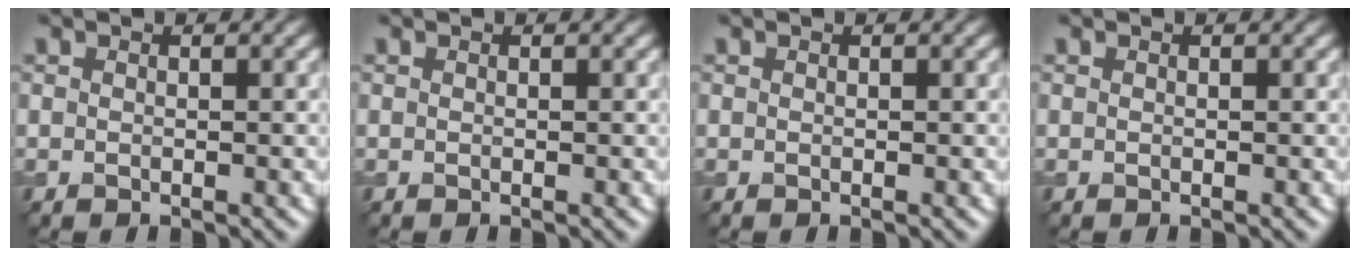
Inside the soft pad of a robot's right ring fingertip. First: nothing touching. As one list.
[{"total": 0.0}, {"total": 0.0}, {"total": 0.0}]